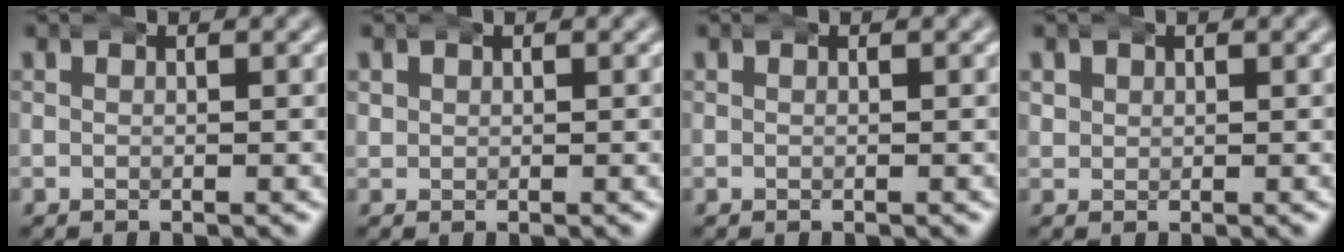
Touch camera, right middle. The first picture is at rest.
{"total": 1.2, "force": [0.4, 1.1, 0.4], "torque": [-0.012, -0.002, 0.011]}
{"total": 0.0}
{"total": 1.6, "force": [0.6, 1.4, 0.5], "torque": [-0.012, -0.003, 0.014]}